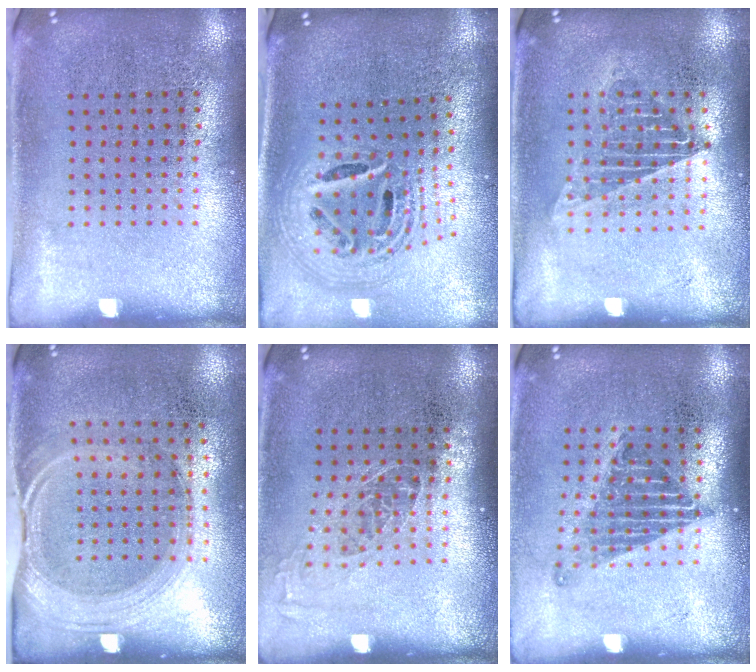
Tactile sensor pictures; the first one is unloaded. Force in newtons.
{"total": 2.4, "press": 1.8, "slide": 1.7}
{"total": 1.3, "press": 1.2, "slide": 0.5}
{"total": 1.5, "press": 1.3, "slide": 0.8}
{"total": 1.0, "press": 0.9, "slide": 0.5}
{"total": 1.3, "press": 1.1, "slide": 0.8}